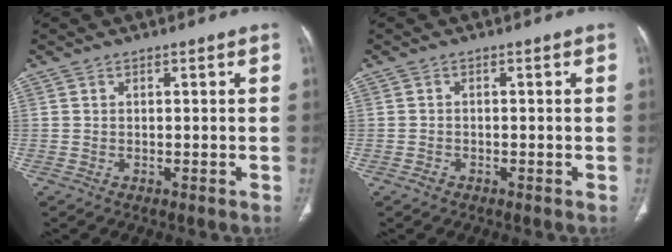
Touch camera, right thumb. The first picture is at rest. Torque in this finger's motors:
{"motor_torque": [0.06, -0.05, -0.26, 0.04, 0.02]}